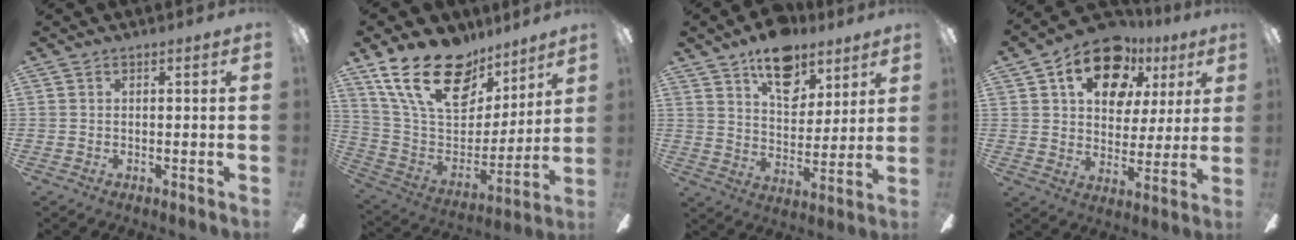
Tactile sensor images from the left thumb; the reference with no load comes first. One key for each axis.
{"total": 23.4, "fx": 15.4, "fy": 12.3, "fz": 12.8, "tx": -0.237, "ty": -0.085, "tz": 0.281}
{"total": 14.4, "fx": 9.8, "fy": 7.8, "fz": 7.2, "tx": -0.095, "ty": -0.048, "tz": 0.175}
{"total": 16.8, "fx": 9.2, "fy": 10.2, "fz": 9.6, "tx": -0.151, "ty": -0.029, "tz": 0.164}